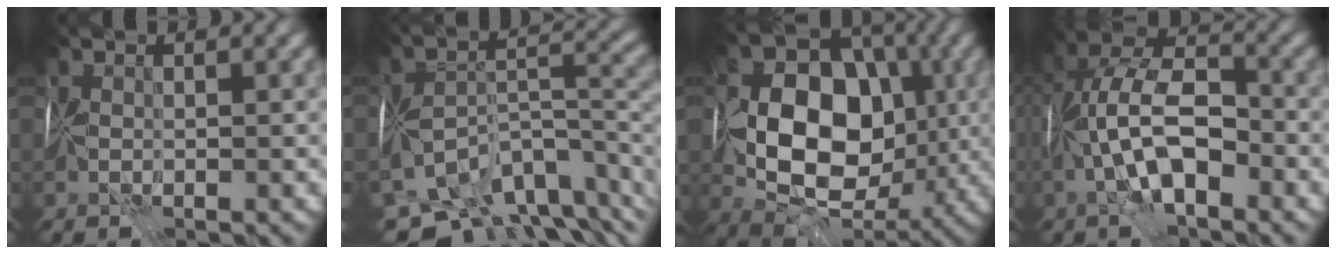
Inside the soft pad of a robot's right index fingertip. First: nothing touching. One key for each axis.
{"total": 10.2, "fx": -7.0, "fy": 4.9, "fz": 5.7, "tx": -0.092, "ty": 0.004, "tz": -0.109}
{"total": 12.4, "fx": -0.1, "fy": 9.0, "fz": 8.4, "tx": -0.117, "ty": 0.004, "tz": 0.000}
{"total": 8.3, "fx": -2.2, "fy": 3.7, "fz": 7.1, "tx": -0.135, "ty": 0.025, "tz": -0.047}